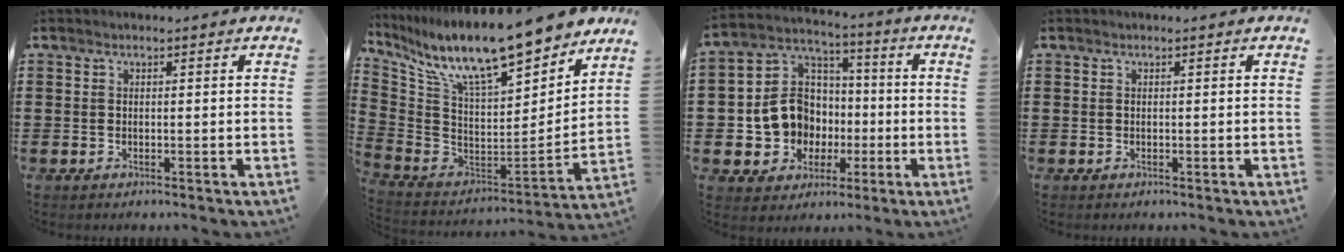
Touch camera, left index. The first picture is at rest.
{"total": 14.1, "force": [11.5, 2.4, 7.8], "torque": [-0.173, -0.086, 0.197]}
{"total": 10.4, "force": [-1.7, 9.7, 3.4], "torque": [-0.122, 0.009, -0.029]}
{"total": 0.0}